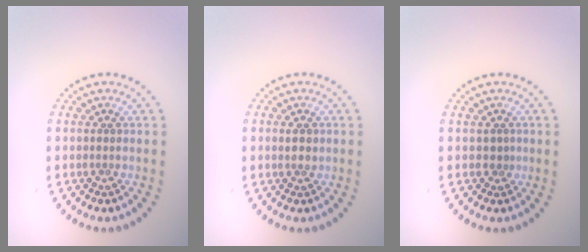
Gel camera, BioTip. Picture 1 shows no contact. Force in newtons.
{"total": 1.2, "press": 1.1, "slide": 0.3}
{"total": 0.6, "press": 0.3, "slide": 0.5}